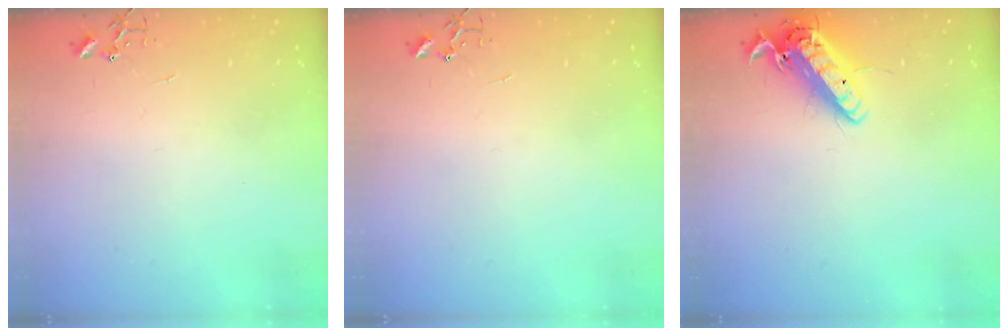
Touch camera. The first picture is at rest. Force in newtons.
{"total": 0.0}
{"total": 15.7, "press": 15.3, "slide": 3.3}